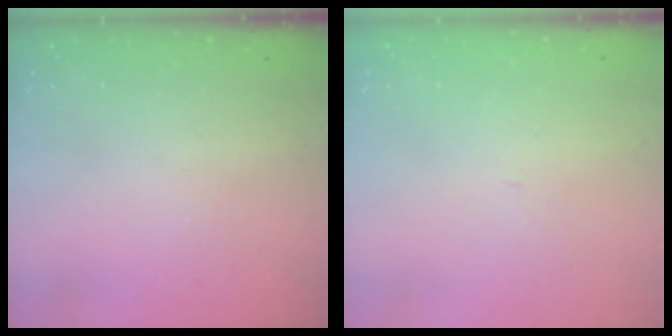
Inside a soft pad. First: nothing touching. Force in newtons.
{"total": 0.9, "press": 0.9, "slide": 0.1}